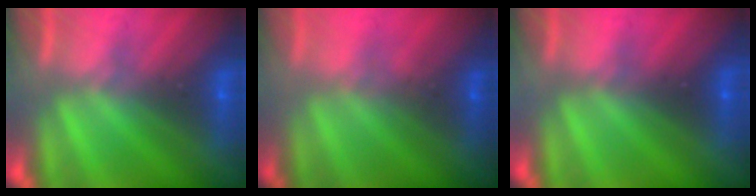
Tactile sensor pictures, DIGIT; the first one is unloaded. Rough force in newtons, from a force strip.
{"total": 1.8}
{"total": 3.4}